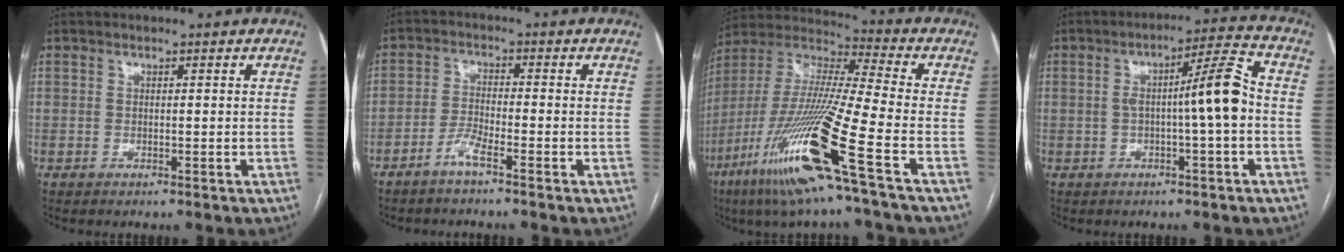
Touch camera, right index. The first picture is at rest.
{"total": 3.3, "force": [-2.5, 0.1, 2.2], "torque": [-0.046, -0.001, -0.054]}
{"total": 21.4, "force": [-9.9, -0.6, 18.9], "torque": [-0.412, -0.051, -0.196]}
{"total": 8.2, "force": [-0.7, 0.0, 8.1], "torque": [-0.125, 0.022, -0.011]}